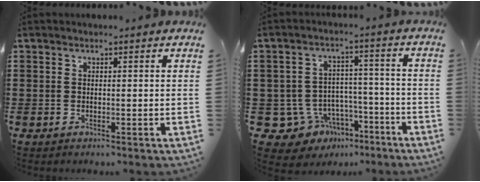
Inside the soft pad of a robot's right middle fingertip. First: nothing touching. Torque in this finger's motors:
{"motor_torque": [0.28, 0.21, 0.01, -0.02]}